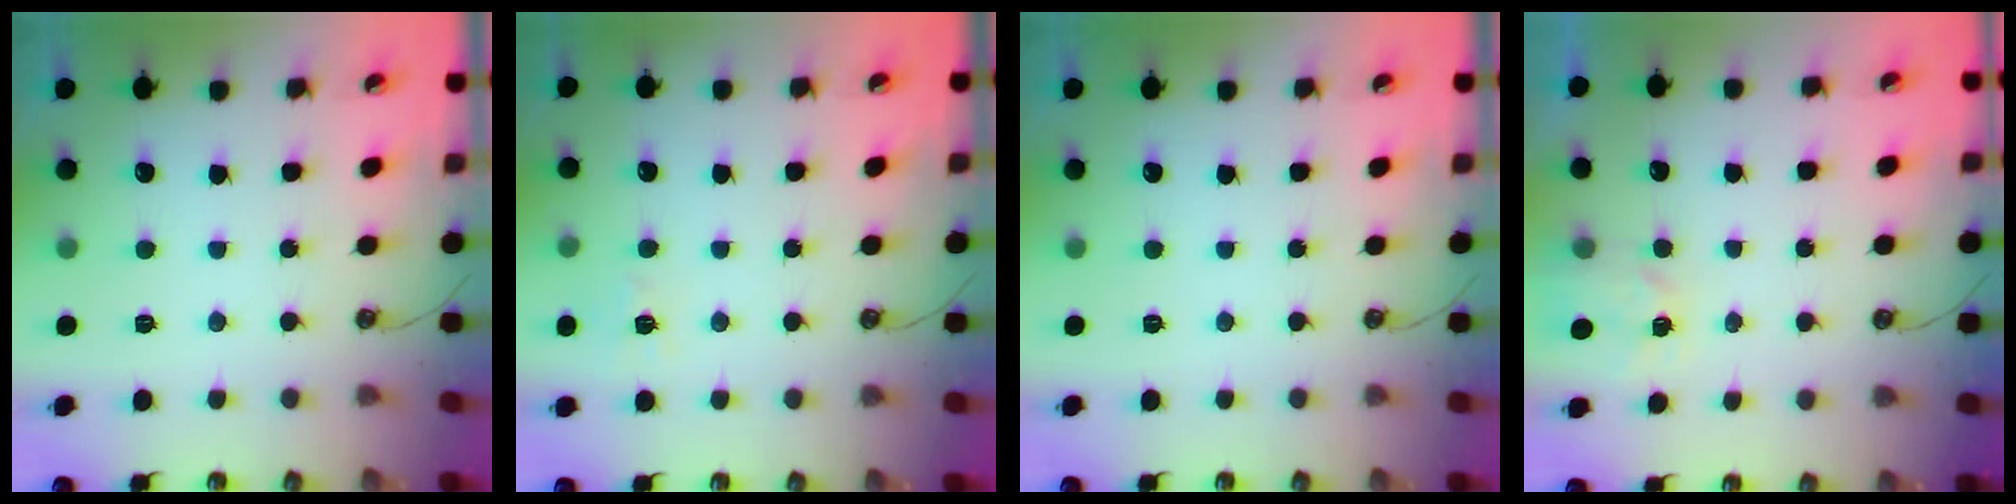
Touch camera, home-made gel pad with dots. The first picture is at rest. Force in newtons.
{"total": 6.3, "press": 6.3, "slide": 0.5}
{"total": 0.0}
{"total": 3.0, "press": 3.0, "slide": 0.3}